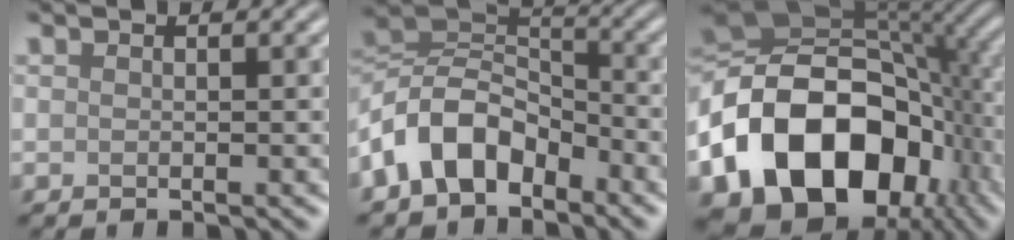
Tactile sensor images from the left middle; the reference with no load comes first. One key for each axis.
{"total": 7.9, "fx": -4.2, "fy": 4.9, "fz": 4.6, "tx": -0.085, "ty": 0.010, "tz": -0.095}
{"total": 19.3, "fx": -6.3, "fy": 13.6, "fz": 12.2, "tx": -0.236, "ty": -0.011, "tz": -0.113}